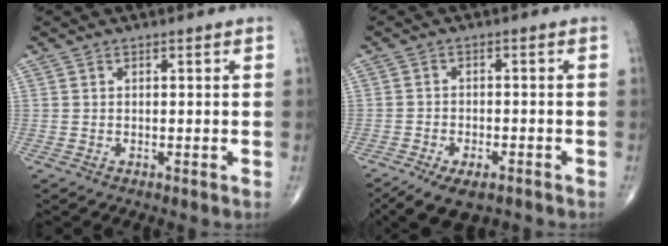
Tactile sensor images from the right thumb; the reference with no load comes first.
{"total": 8.4, "force": [-5.7, 3.9, 4.9], "torque": [-0.075, 0.010, -0.092]}